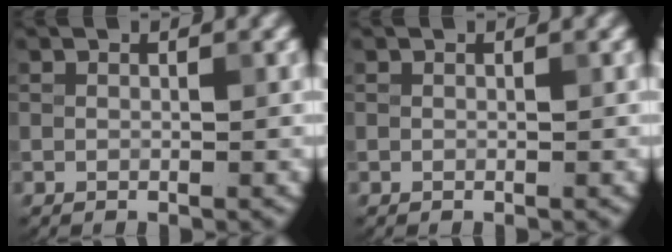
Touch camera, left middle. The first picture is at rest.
{"total": 0.0}